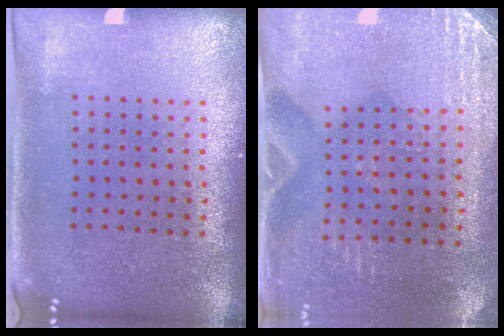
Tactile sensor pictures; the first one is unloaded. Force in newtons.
{"total": 2.8, "press": 2.5, "slide": 1.2}